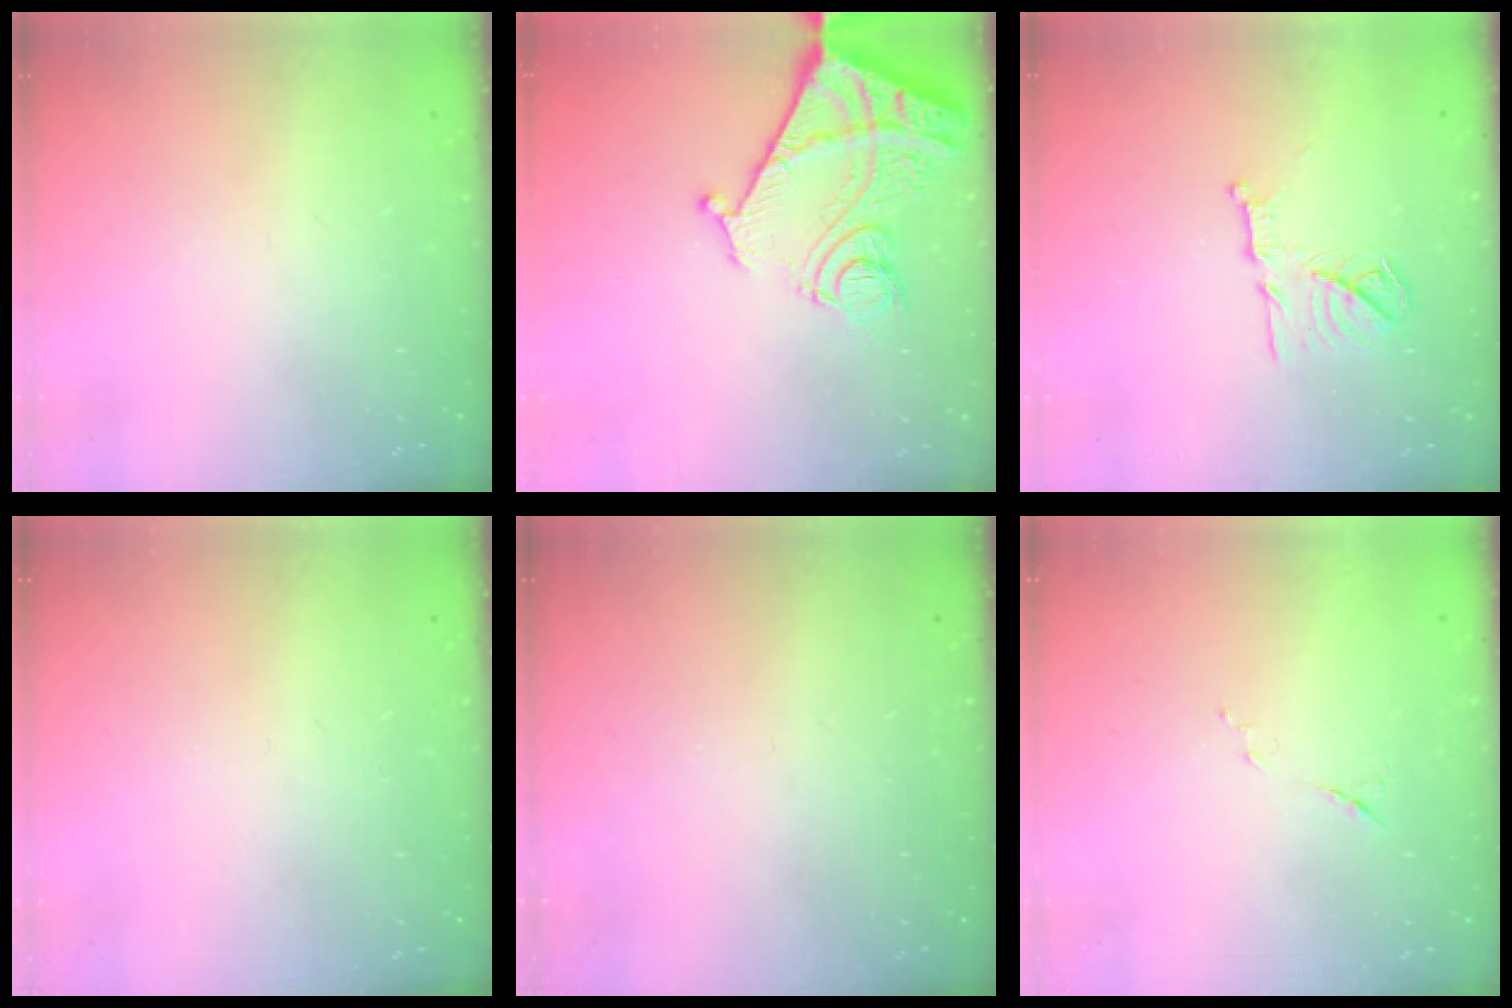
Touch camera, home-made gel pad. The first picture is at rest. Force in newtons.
{"total": 17.2, "press": 17.1, "slide": 2.0}
{"total": 12.5, "press": 12.5, "slide": 0.8}
{"total": 0.0}
{"total": 0.0}
{"total": 5.5, "press": 5.4, "slide": 1.1}